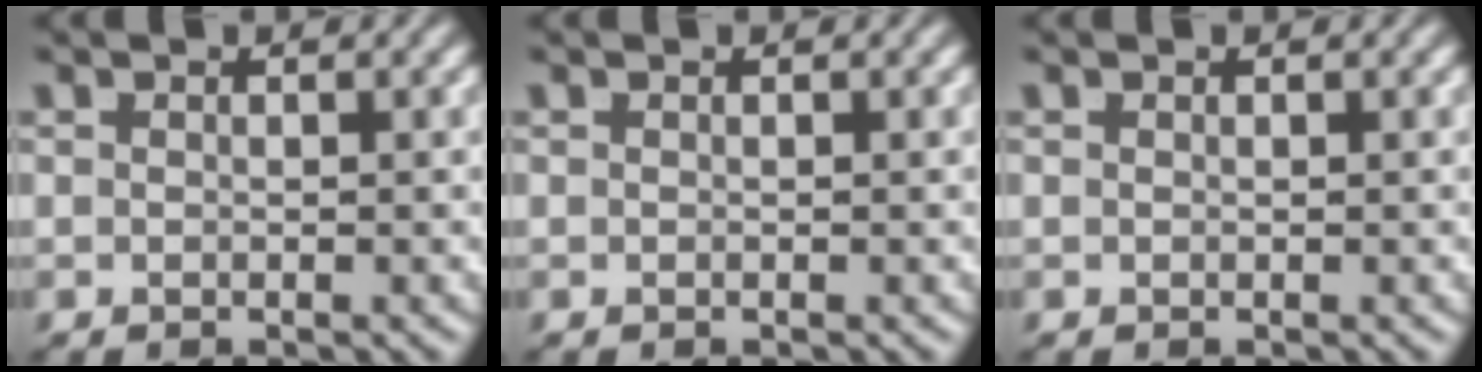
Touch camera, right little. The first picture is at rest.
{"total": 0.0}
{"total": 0.0}